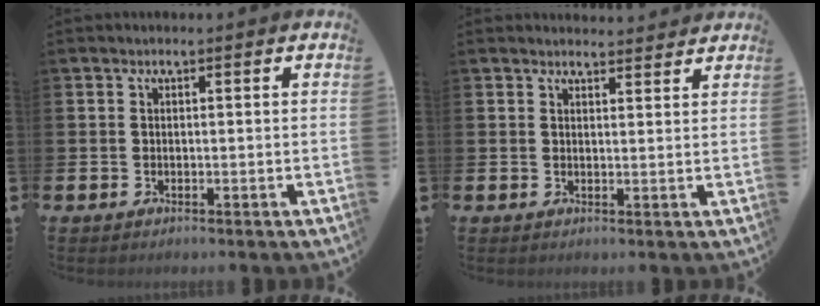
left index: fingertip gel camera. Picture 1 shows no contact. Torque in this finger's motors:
{"motor_torque": [-0.18, -0.40, -0.31, -0.06]}